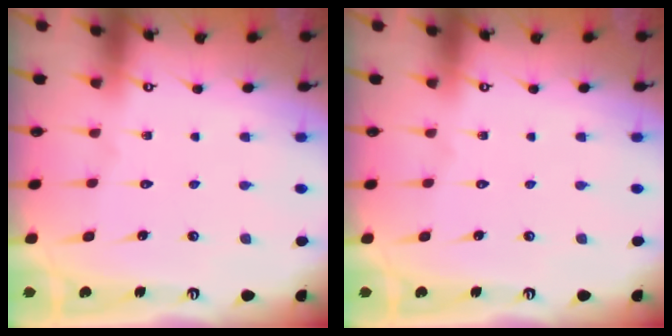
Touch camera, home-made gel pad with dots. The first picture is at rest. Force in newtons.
{"total": 0.0}